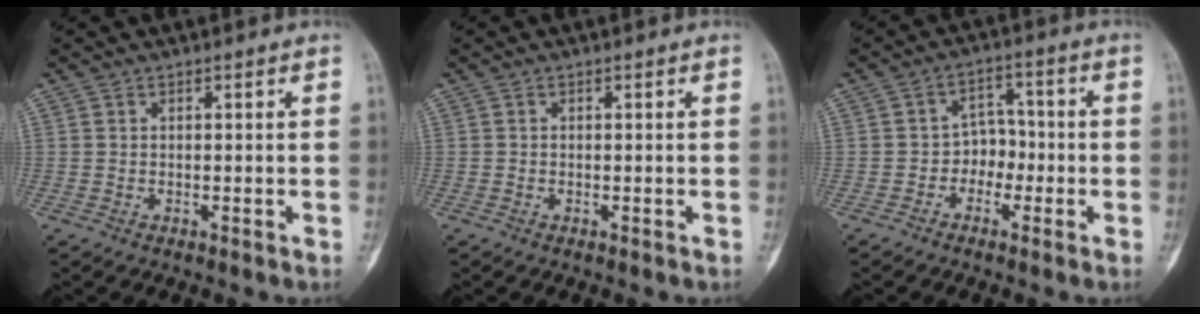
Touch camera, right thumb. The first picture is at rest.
{"total": 0.0}
{"total": 5.3, "force": [-1.8, 4.2, 2.6], "torque": [0.001, 0.028, -0.043]}